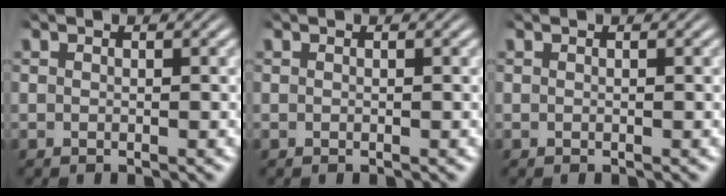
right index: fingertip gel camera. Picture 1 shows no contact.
{"total": 0.0}
{"total": 0.0}